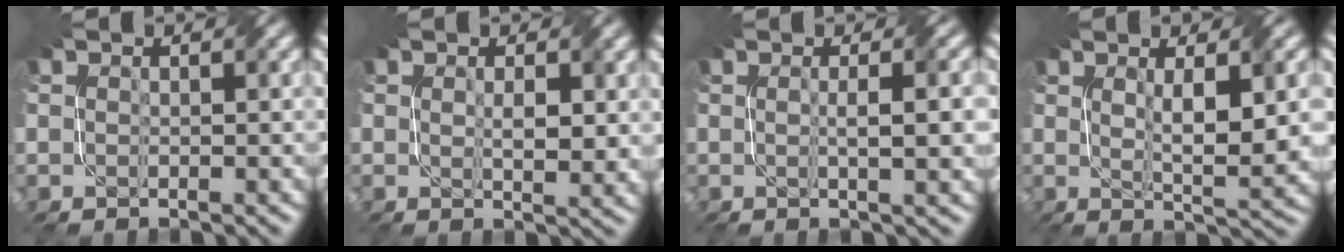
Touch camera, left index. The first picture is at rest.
{"total": 2.6, "force": [0.3, 1.1, 2.4], "torque": [-0.044, -0.007, 0.009]}
{"total": 3.8, "force": [0.1, 0.8, 3.7], "torque": [-0.048, 0.006, 0.001]}
{"total": 5.2, "force": [0.7, 1.0, 5.0], "torque": [-0.089, -0.004, 0.018]}